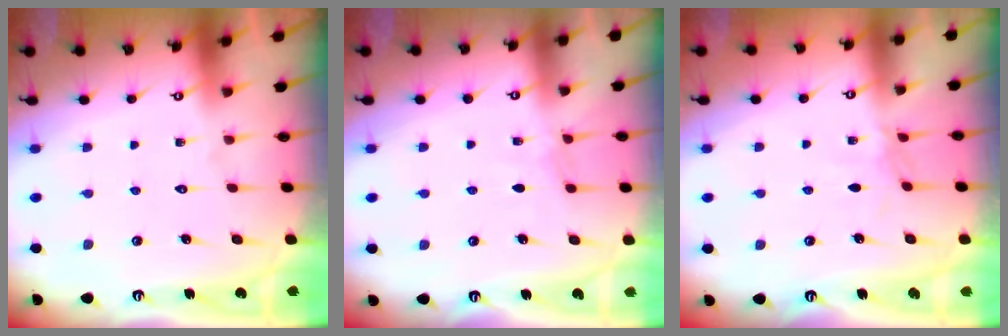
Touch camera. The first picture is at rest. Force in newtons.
{"total": 3.8, "press": 3.8, "slide": 0.4}
{"total": 2.3, "press": 2.3, "slide": 0.5}